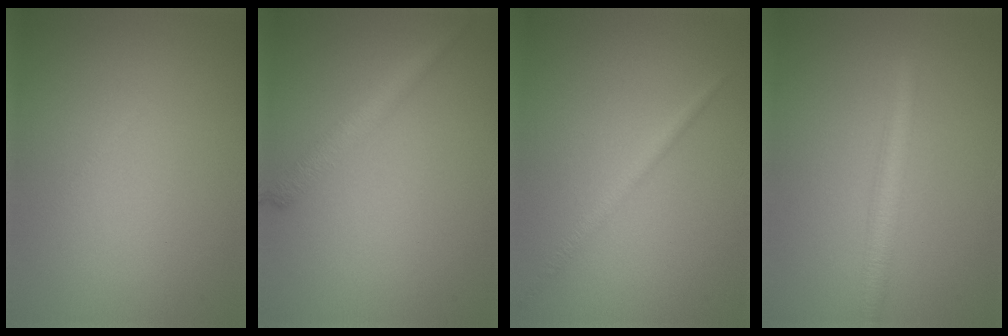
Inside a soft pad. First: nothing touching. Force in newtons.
{"total": 2.2, "press": 2.2, "slide": 0.1}
{"total": 1.4, "press": 1.4, "slide": 0.1}
{"total": 2.6, "press": 2.6, "slide": 0.2}